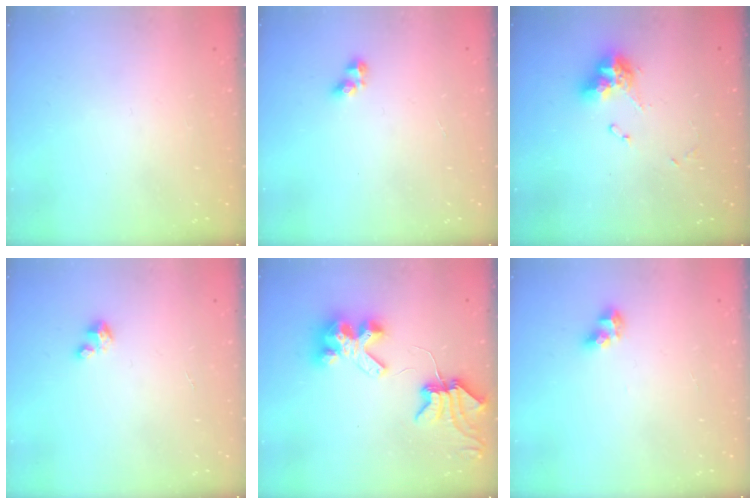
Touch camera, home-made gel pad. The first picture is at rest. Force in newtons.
{"total": 2.8, "press": 2.6, "slide": 1.1}
{"total": 9.9, "press": 9.9, "slide": 1.1}
{"total": 1.7, "press": 1.6, "slide": 0.1}
{"total": 8.0, "press": 8.0, "slide": 1.0}
{"total": 5.5, "press": 5.5, "slide": 0.5}